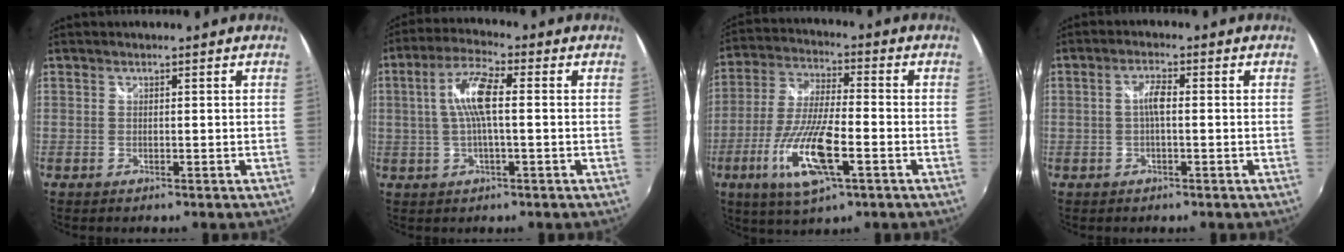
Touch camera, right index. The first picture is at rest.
{"total": 8.2, "force": [0.5, 1.7, 8.0], "torque": [-0.159, 0.011, 0.011]}
{"total": 15.2, "force": [-5.8, 4.1, 13.5], "torque": [-0.285, -0.019, -0.109]}
{"total": 2.8, "force": [-0.2, 0.7, 2.7], "torque": [-0.053, 0.007, -0.004]}